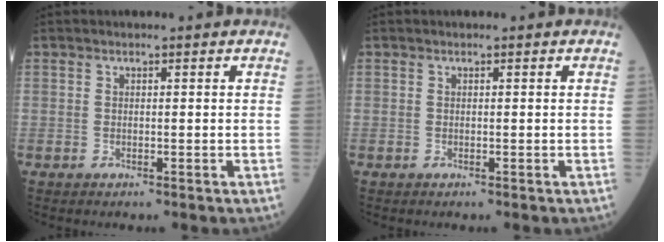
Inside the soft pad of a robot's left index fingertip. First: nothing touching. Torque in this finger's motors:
{"motor_torque": [0.00, 0.00, 0.00, 0.00]}